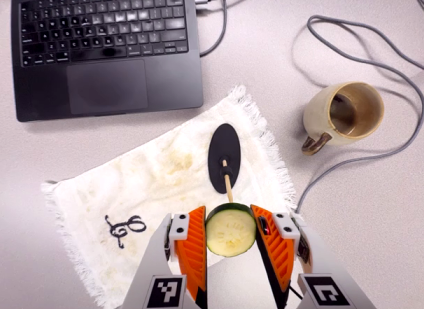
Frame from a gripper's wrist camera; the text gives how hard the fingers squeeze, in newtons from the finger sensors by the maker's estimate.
{"total": 9.2, "left": 9.0, "right": 9.3}